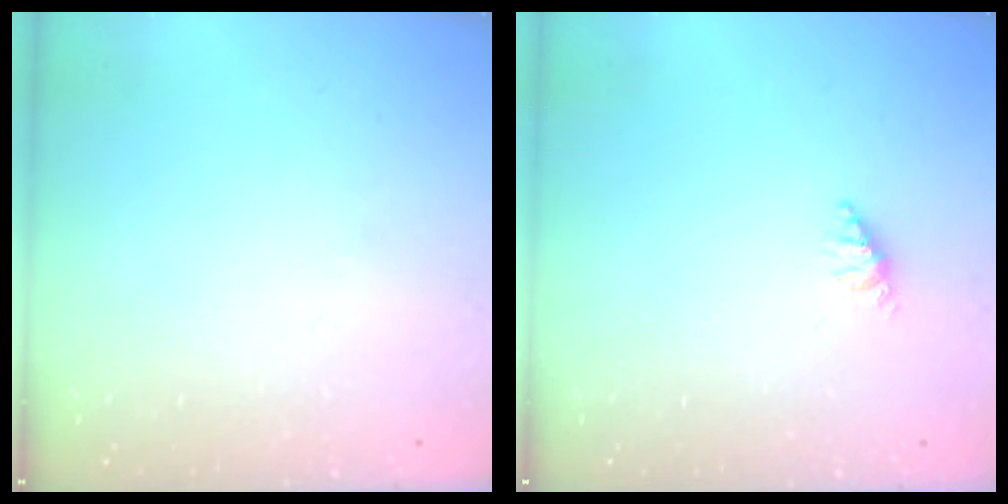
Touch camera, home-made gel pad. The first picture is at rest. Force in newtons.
{"total": 2.6, "press": 2.6, "slide": 0.3}